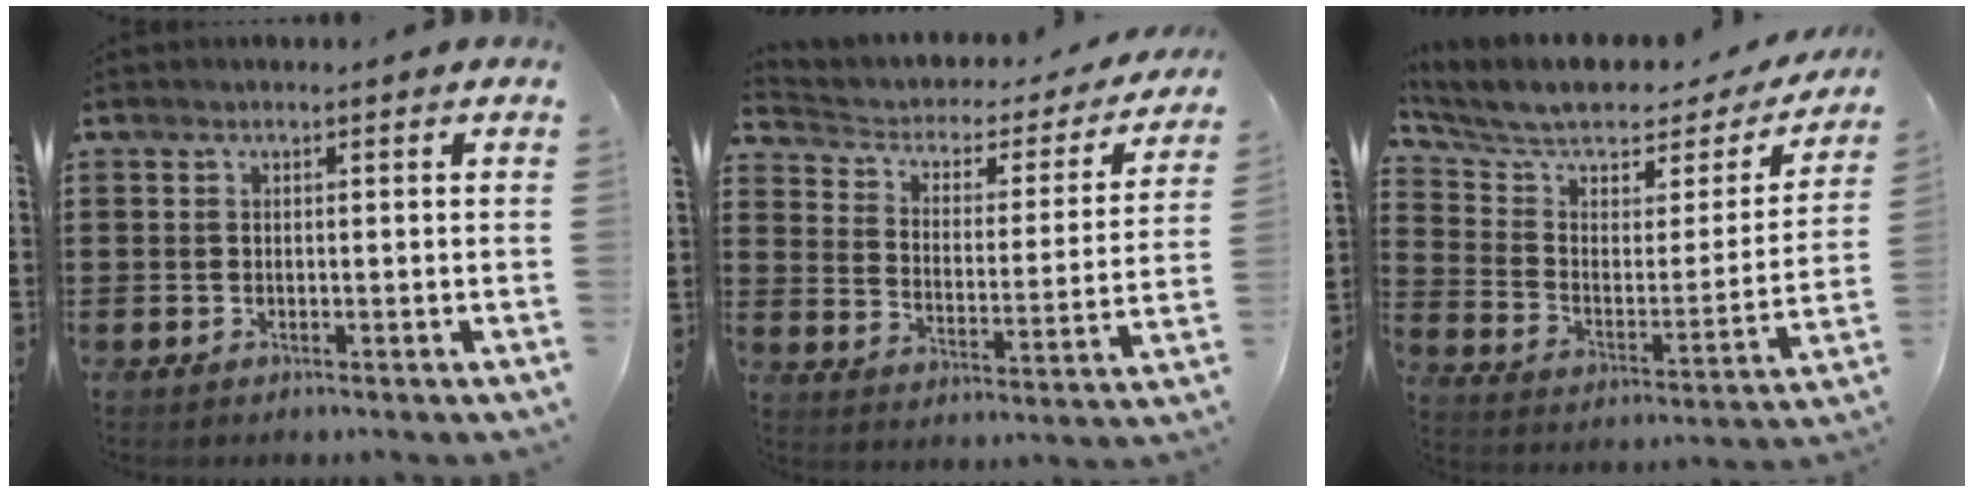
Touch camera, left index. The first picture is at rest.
{"total": 2.5, "force": [1.3, 1.9, 1.0], "torque": [-0.034, -0.013, 0.011]}
{"total": 7.5, "force": [6.1, 2.6, 3.5], "torque": [-0.092, -0.045, 0.101]}